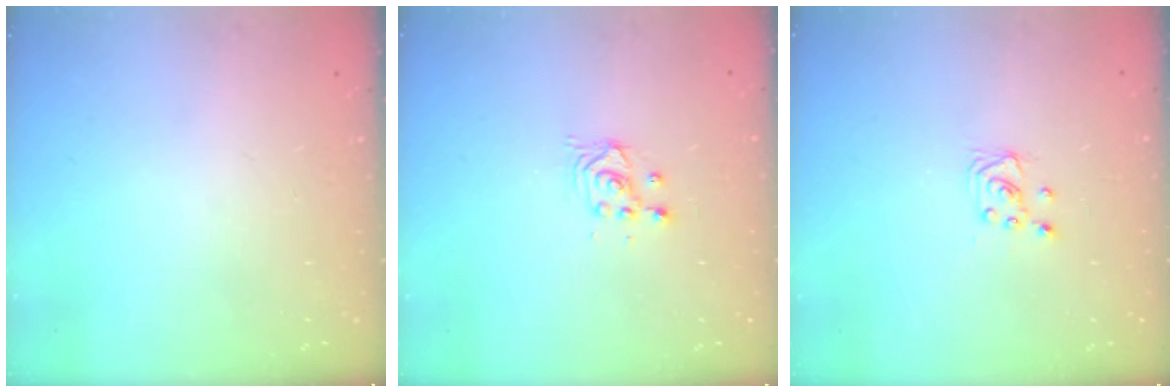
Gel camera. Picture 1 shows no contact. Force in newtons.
{"total": 2.5, "press": 2.5, "slide": 0.2}
{"total": 2.0, "press": 2.0, "slide": 0.2}